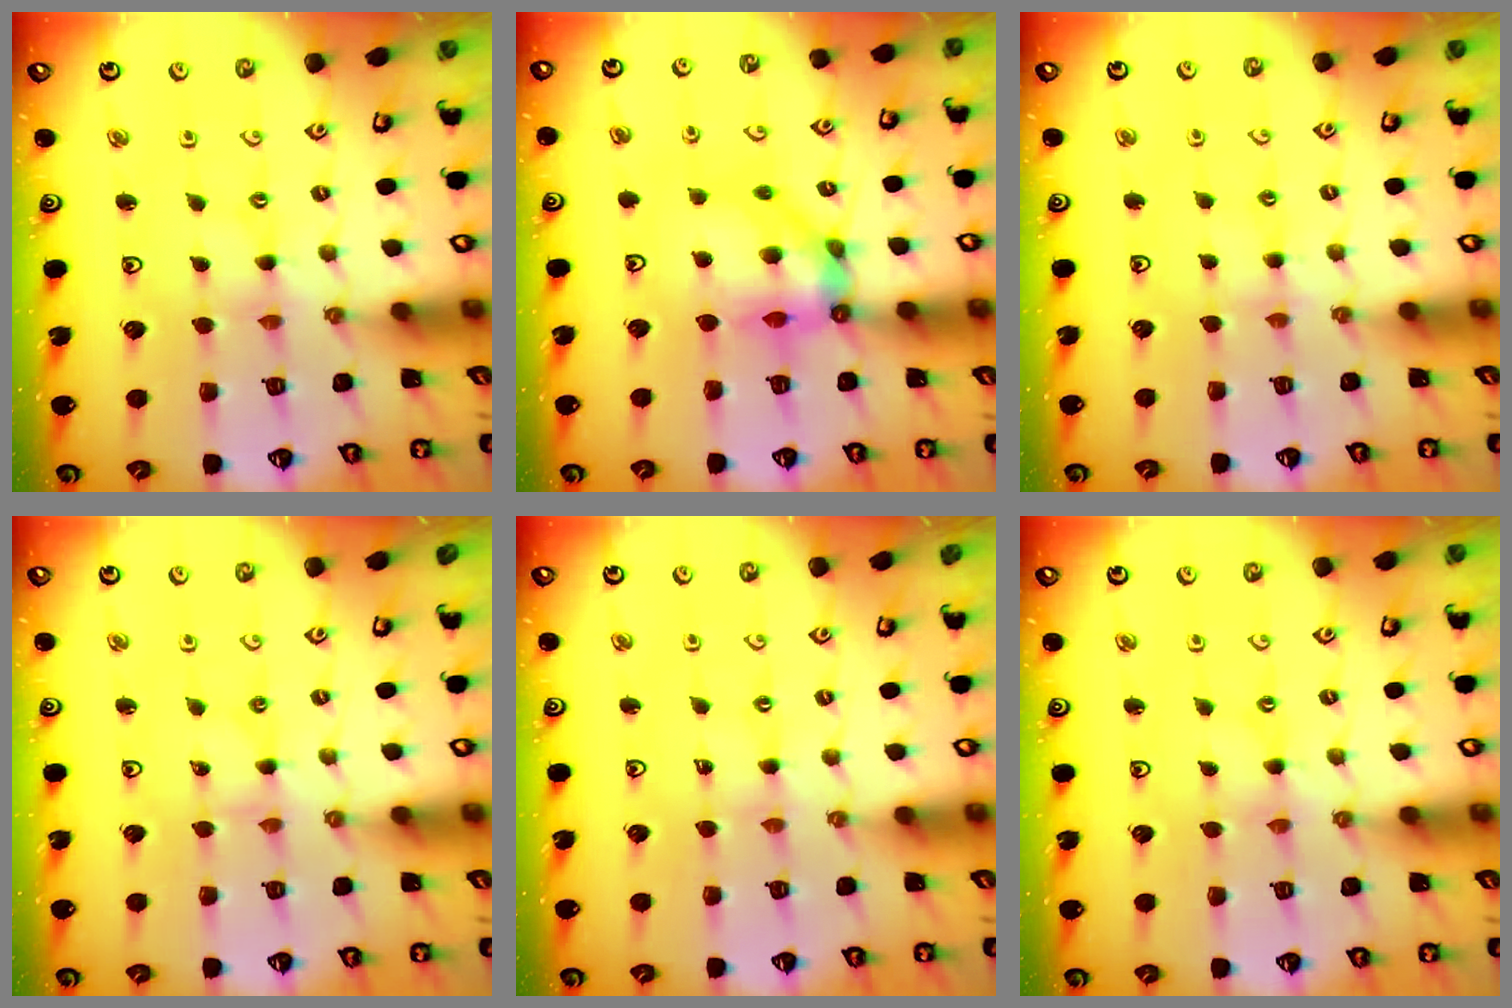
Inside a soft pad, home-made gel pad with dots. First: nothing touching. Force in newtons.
{"total": 11.3, "press": 11.1, "slide": 2.0}
{"total": 2.8, "press": 2.8, "slide": 0.4}
{"total": 0.0}
{"total": 0.5, "press": 0.5, "slide": 0.1}
{"total": 0.0}